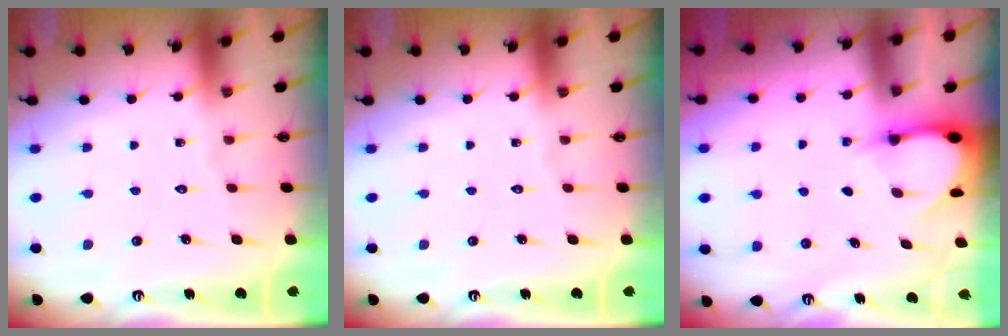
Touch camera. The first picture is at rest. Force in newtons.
{"total": 0.0}
{"total": 3.1, "press": 3.1, "slide": 0.4}